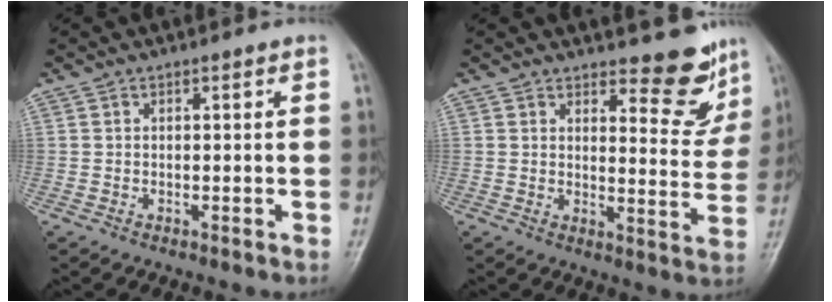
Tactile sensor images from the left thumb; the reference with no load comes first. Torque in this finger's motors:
{"motor_torque": [0.08, 0.02, -0.07, -0.17, -0.06]}